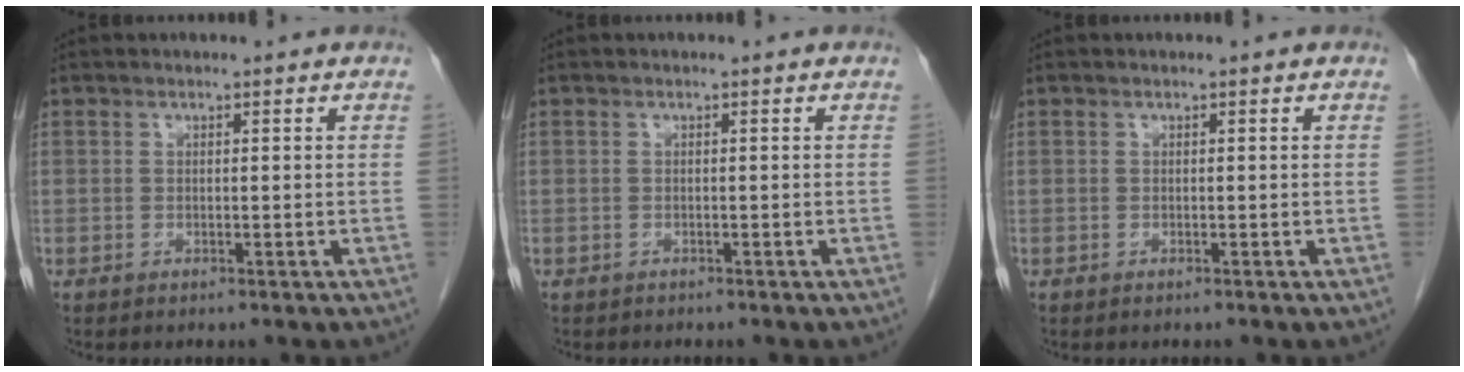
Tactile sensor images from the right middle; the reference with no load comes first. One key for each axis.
{"total": 0.5, "fx": -0.4, "fy": 0.3, "fz": 0.0, "tx": -0.012, "ty": 0.000, "tz": -0.008}
{"total": 0.0}